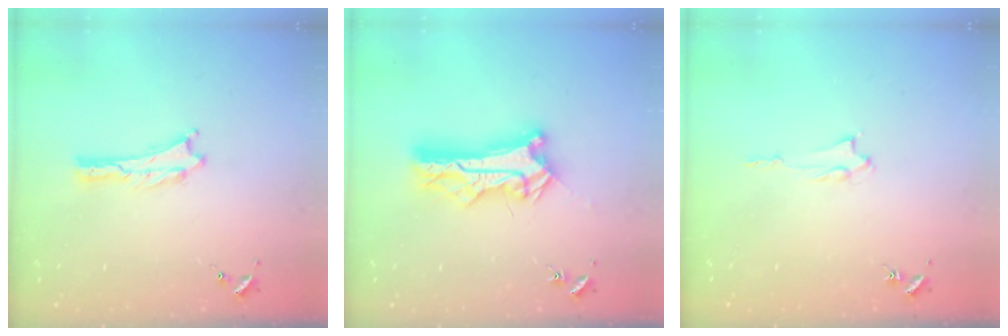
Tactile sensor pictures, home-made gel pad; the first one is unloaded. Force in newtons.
{"total": 10.5, "press": 10.4, "slide": 1.1}
{"total": 1.3, "press": 1.3, "slide": 0.2}